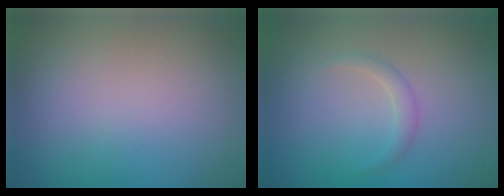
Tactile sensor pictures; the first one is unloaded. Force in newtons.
{"total": 1.1, "press": 1.1, "slide": 0.1}